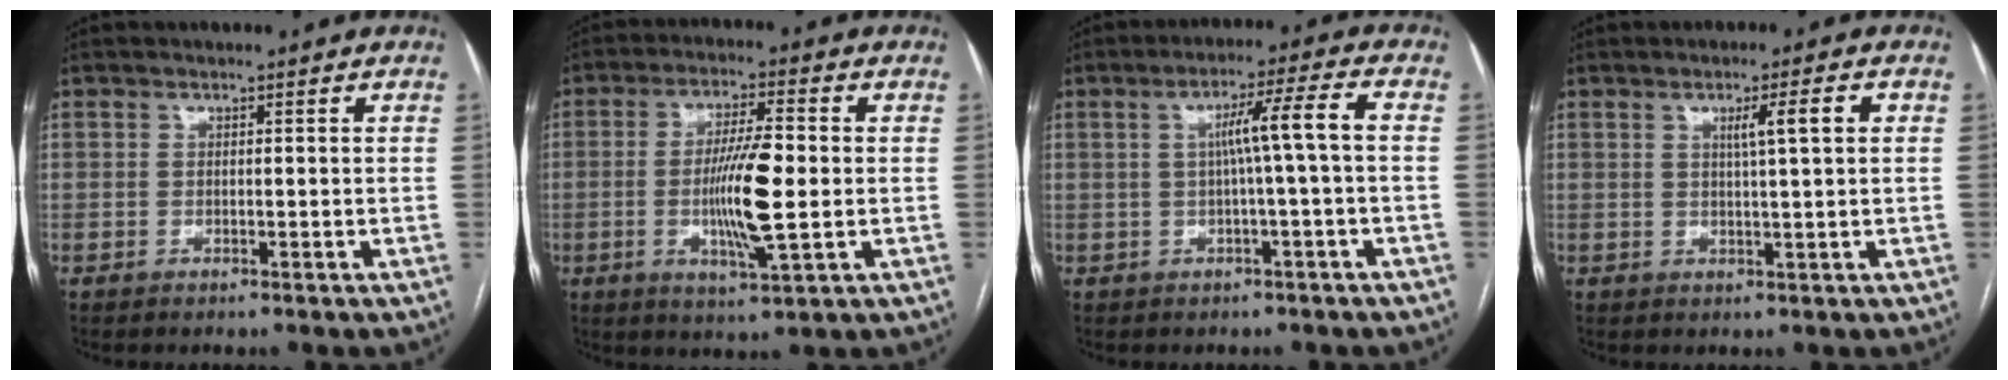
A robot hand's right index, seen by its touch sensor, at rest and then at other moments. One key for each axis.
{"total": 10.3, "fx": -1.0, "fy": 1.1, "fz": 10.2, "tx": -0.188, "ty": -0.008, "tz": -0.021}
{"total": 6.6, "fx": 0.2, "fy": -0.9, "fz": 6.5, "tx": -0.105, "ty": 0.017, "tz": 0.007}
{"total": 4.3, "fx": 1.3, "fy": -0.1, "fz": 4.1, "tx": -0.062, "ty": 0.004, "tz": 0.021}